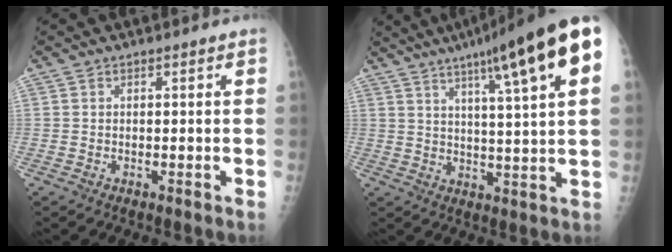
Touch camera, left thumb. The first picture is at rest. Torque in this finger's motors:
{"motor_torque": [0.54, 0.70, 2.07, -0.70, 0.20]}